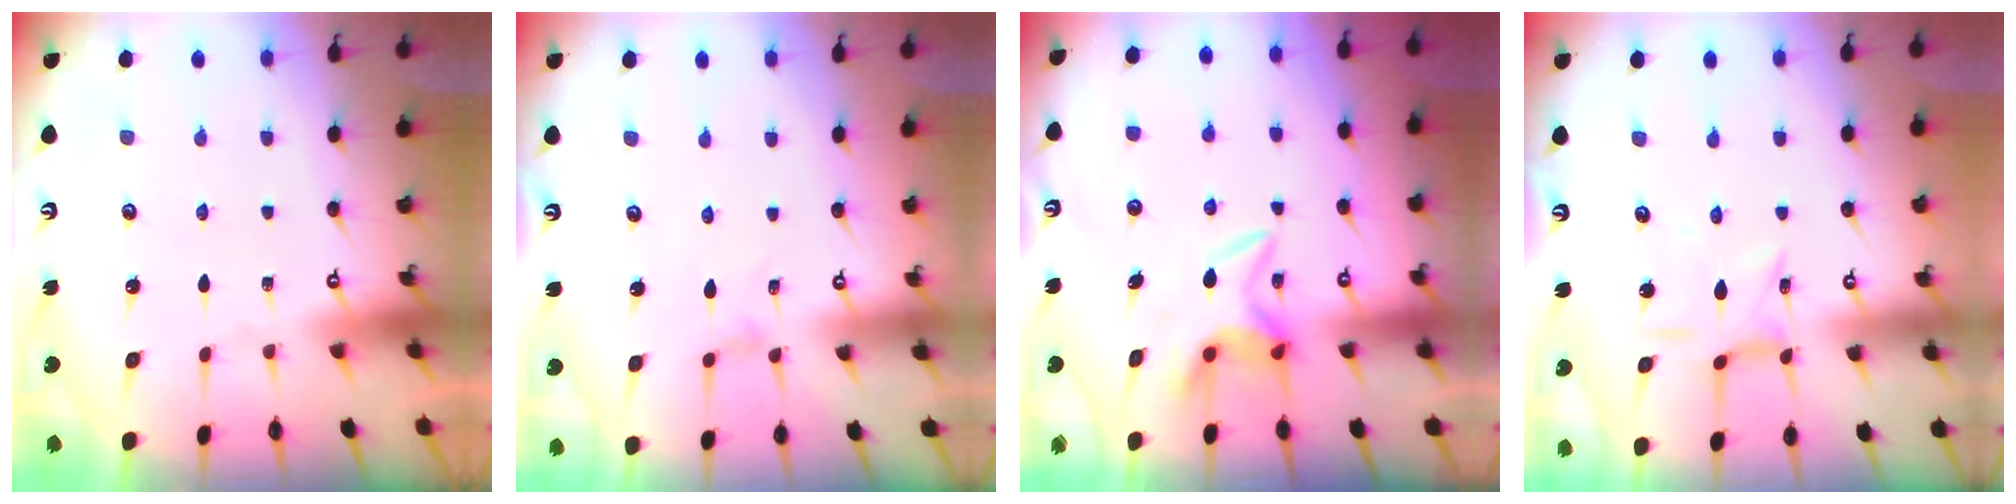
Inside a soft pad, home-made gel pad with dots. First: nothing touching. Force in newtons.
{"total": 0.8, "press": 0.8, "slide": 0.3}
{"total": 5.9, "press": 5.8, "slide": 0.8}
{"total": 5.4, "press": 5.4, "slide": 0.4}